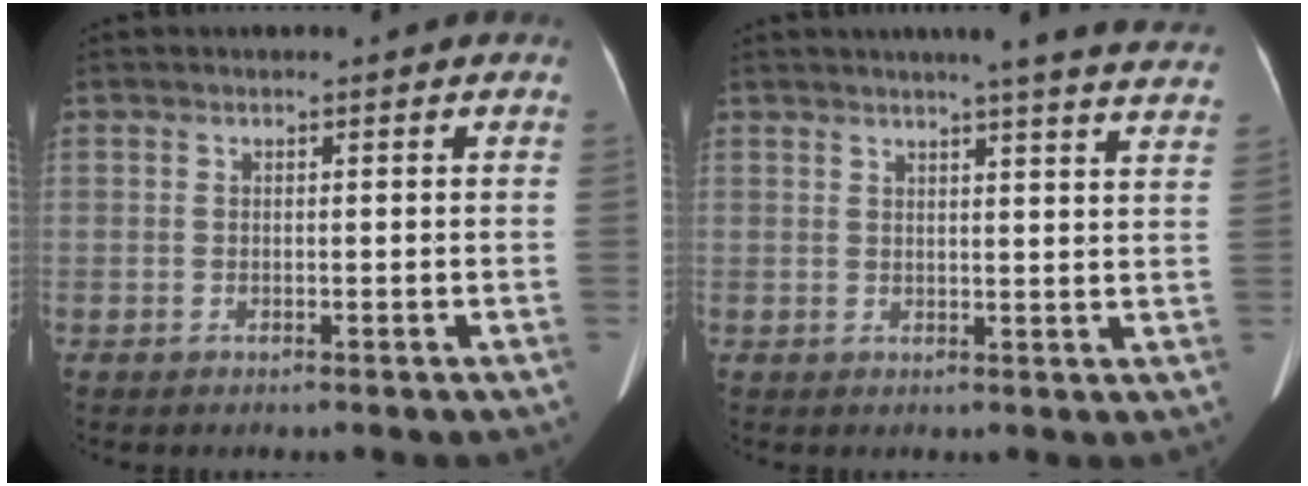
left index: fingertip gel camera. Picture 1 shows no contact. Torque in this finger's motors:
{"motor_torque": [0.10, -0.57, 0.04, 0.08]}